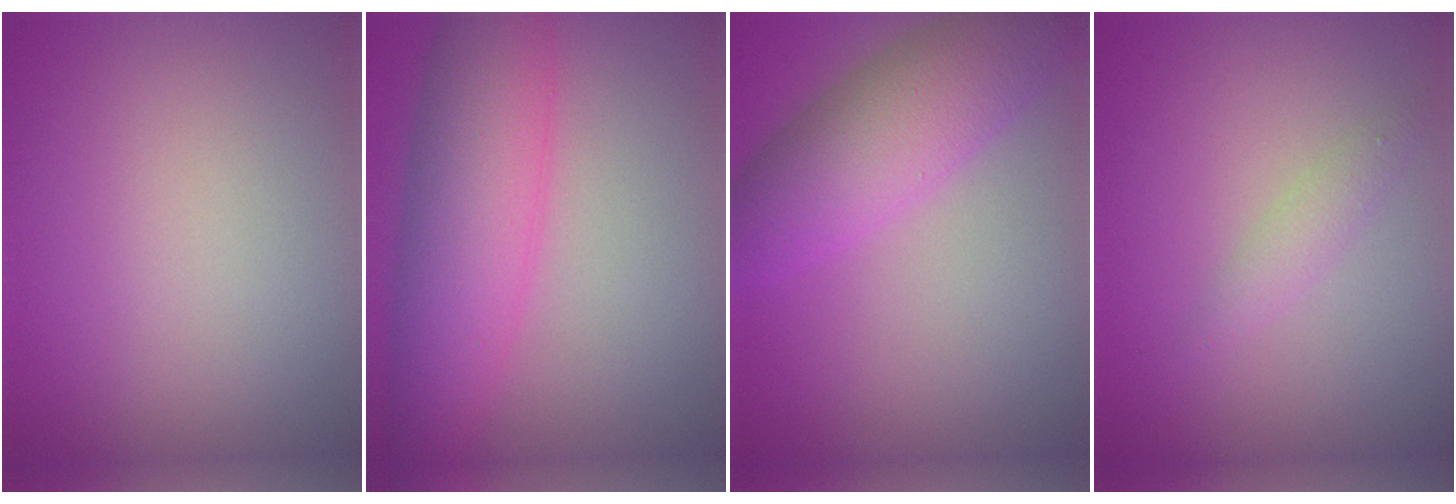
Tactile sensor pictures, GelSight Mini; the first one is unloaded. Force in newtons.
{"total": 7.4, "press": 7.4, "slide": 0.2}
{"total": 6.9, "press": 6.9, "slide": 0.1}
{"total": 1.4, "press": 1.4, "slide": 0.0}